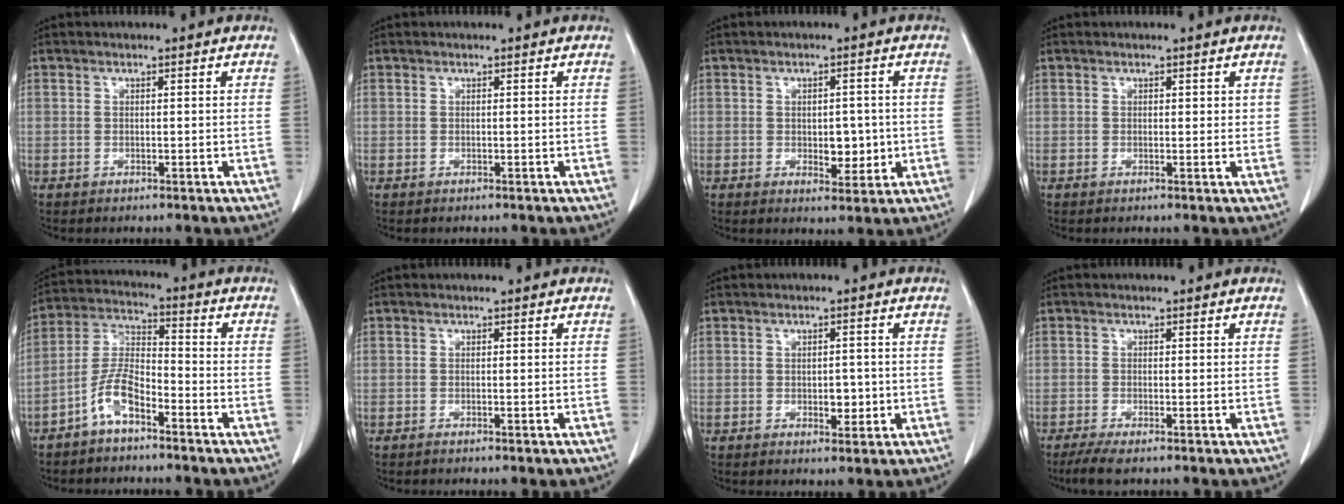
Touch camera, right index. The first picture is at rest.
{"total": 0.0}
{"total": 4.3, "force": [-0.4, 2.5, 3.4], "torque": [-0.037, -0.001, 0.001]}
{"total": 1.2, "force": [0.5, 0.7, 0.8], "torque": [-0.004, -0.002, 0.006]}
{"total": 7.3, "force": [-4.6, 2.3, 5.2], "torque": [-0.123, 0.013, -0.093]}
{"total": 0.9, "force": [-0.6, -0.1, 0.6], "torque": [-0.013, -0.001, -0.007]}
{"total": 2.8, "force": [-0.5, 1.7, 2.2], "torque": [-0.025, 0.002, -0.002]}
{"total": 2.9, "force": [-2.1, 0.3, 1.9], "torque": [-0.039, -0.008, -0.041]}